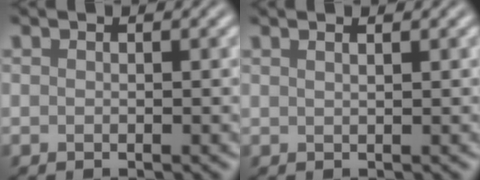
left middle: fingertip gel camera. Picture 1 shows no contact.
{"total": 1.9, "force": [1.2, 0.9, 1.2], "torque": [0.002, 0.000, -0.008]}